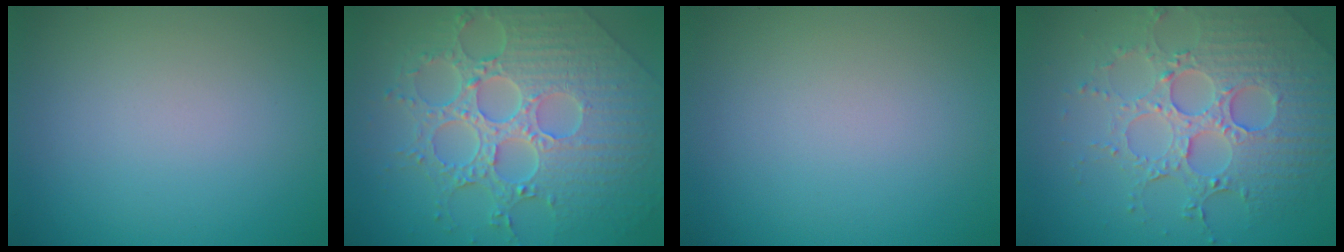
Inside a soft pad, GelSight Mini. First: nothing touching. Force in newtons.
{"total": 8.7, "press": 6.4, "slide": 5.8}
{"total": 0.0}
{"total": 6.4, "press": 5.1, "slide": 3.8}